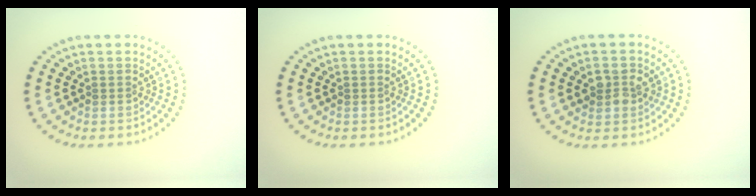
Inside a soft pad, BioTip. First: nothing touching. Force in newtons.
{"total": 0.0}
{"total": 2.6, "press": 2.5, "slide": 0.5}